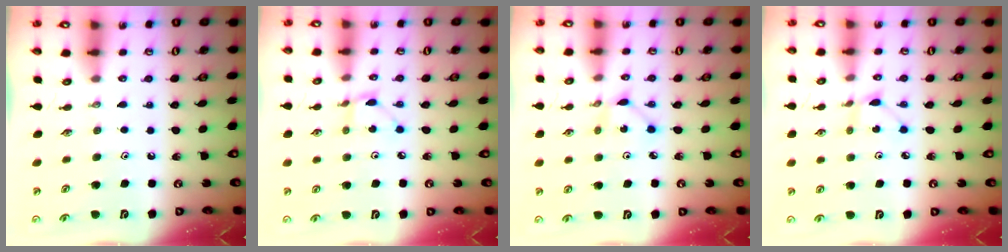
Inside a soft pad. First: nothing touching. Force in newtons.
{"total": 2.9, "press": 2.9, "slide": 0.2}
{"total": 1.7, "press": 1.7, "slide": 0.1}
{"total": 3.1, "press": 3.0, "slide": 0.5}